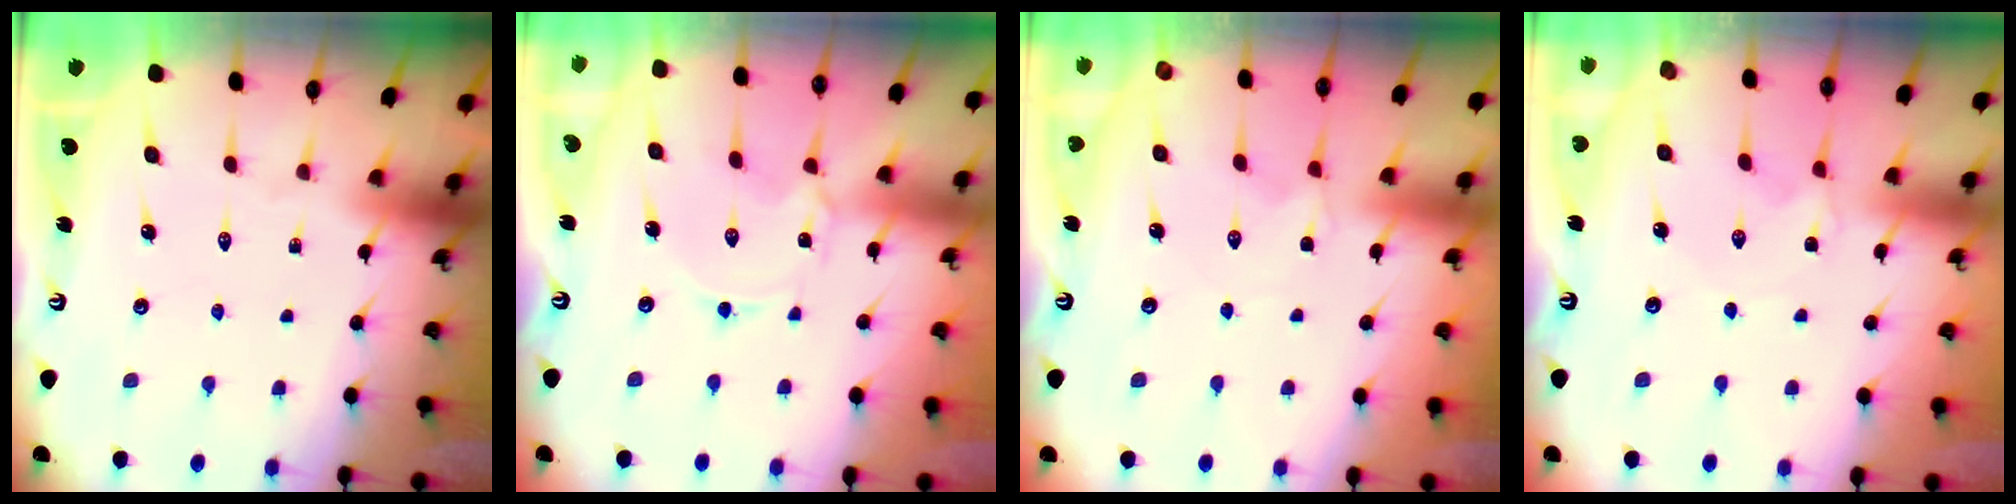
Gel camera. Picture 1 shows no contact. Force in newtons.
{"total": 1.7, "press": 1.7, "slide": 0.3}
{"total": 2.3, "press": 2.2, "slide": 0.4}
{"total": 1.4, "press": 1.3, "slide": 0.4}